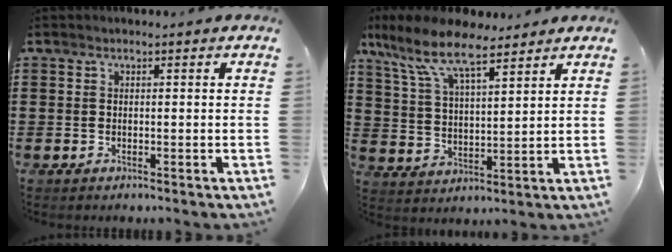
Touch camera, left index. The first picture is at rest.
{"total": 9.6, "force": [7.3, 2.8, 5.6], "torque": [-0.132, -0.022, 0.131]}